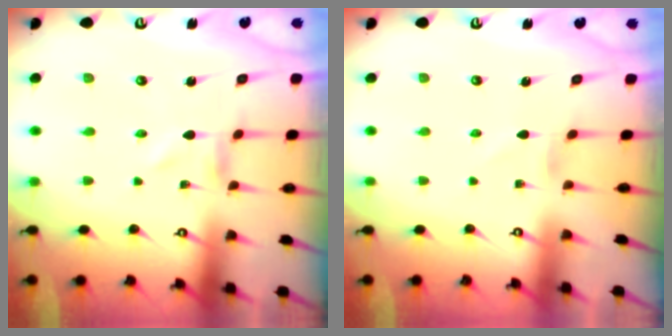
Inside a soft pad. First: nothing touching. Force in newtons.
{"total": 0.0}